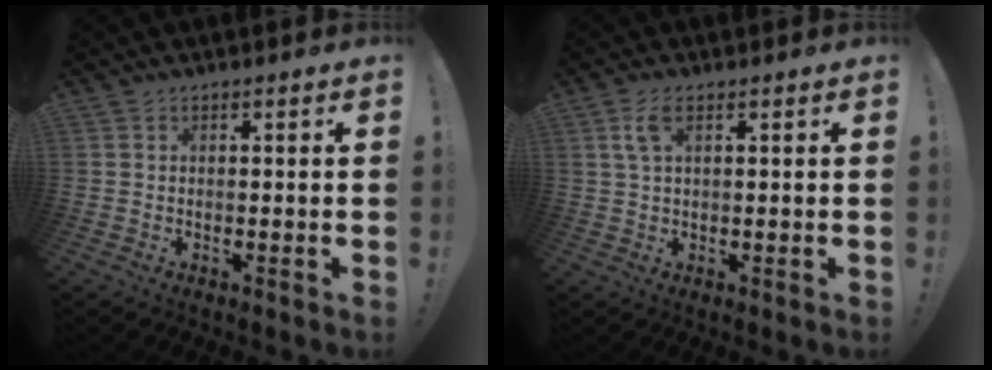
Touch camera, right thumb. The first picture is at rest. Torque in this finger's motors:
{"motor_torque": [-0.16, 0.20, 0.23, 0.32, 0.06]}